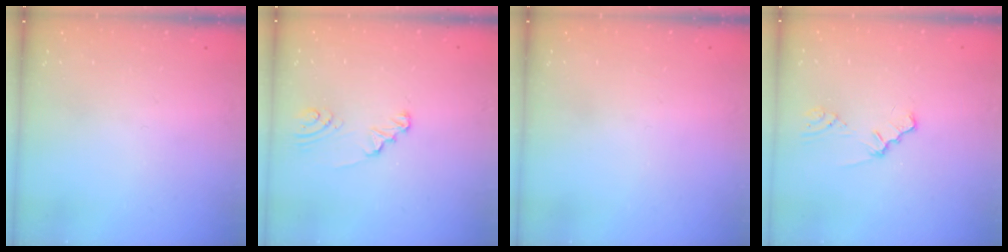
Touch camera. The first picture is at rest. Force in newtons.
{"total": 2.5, "press": 2.5, "slide": 0.3}
{"total": 0.0}
{"total": 0.9, "press": 0.8, "slide": 0.2}